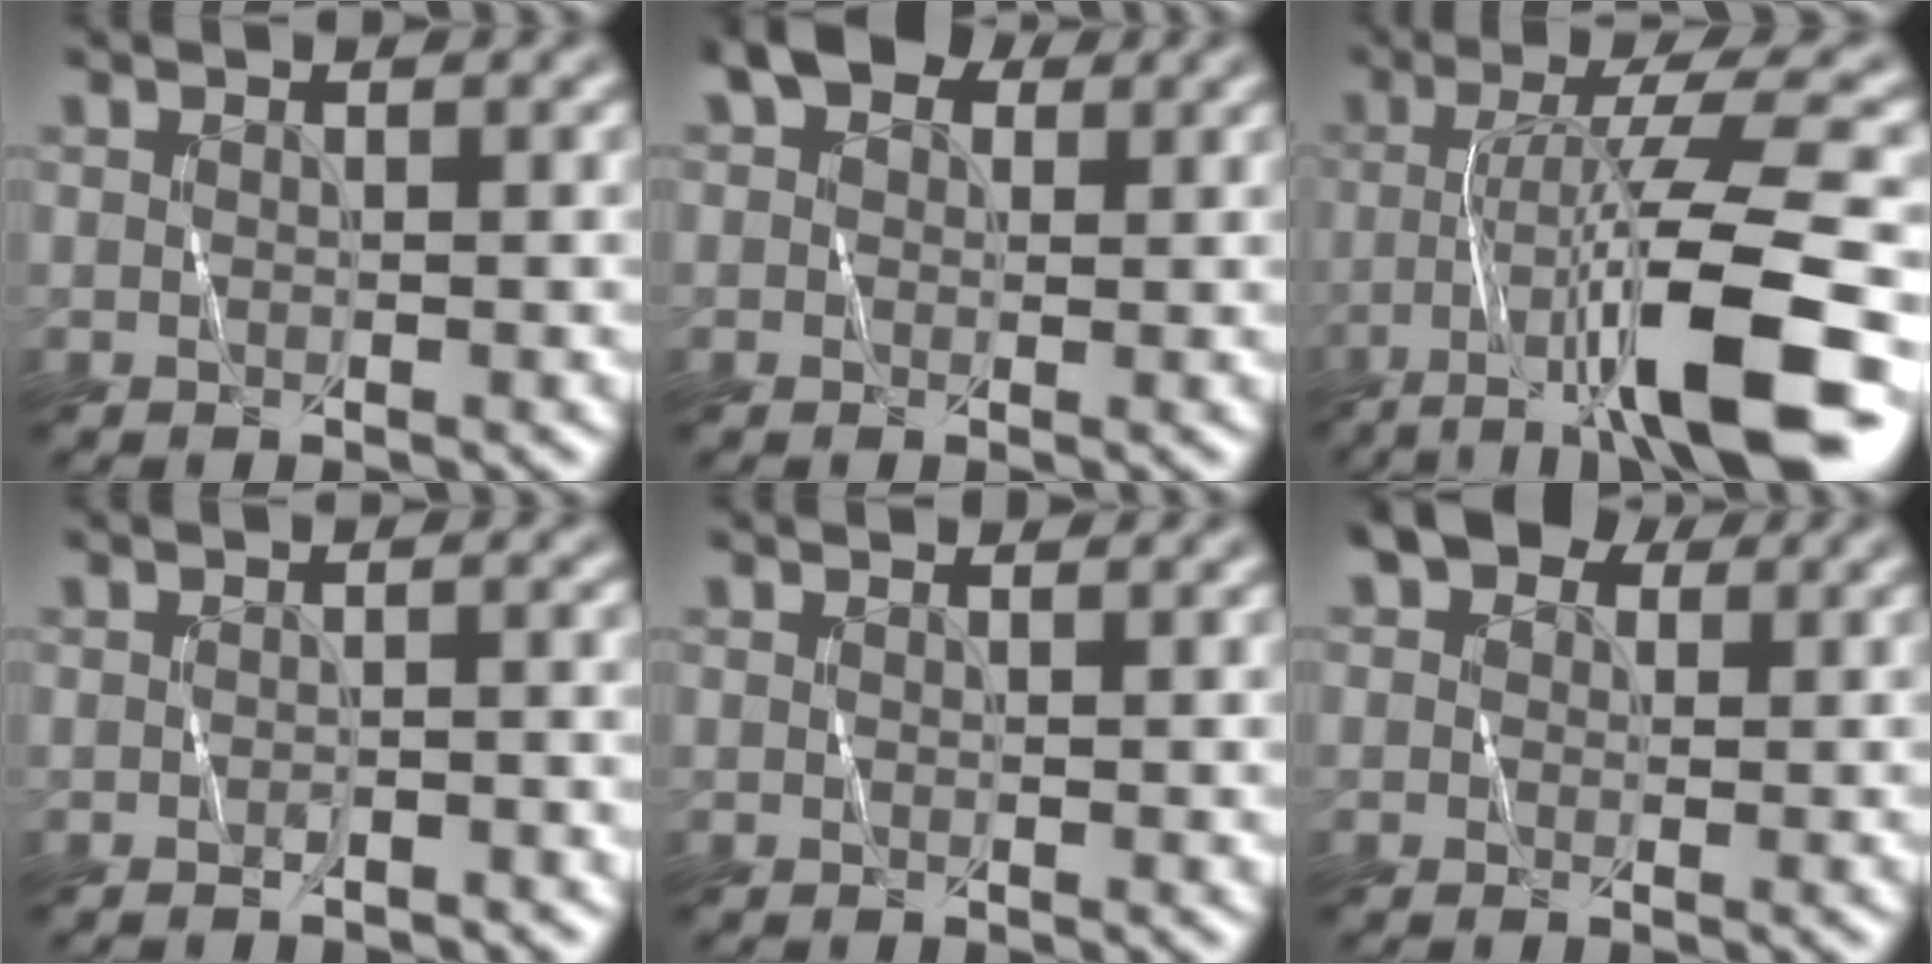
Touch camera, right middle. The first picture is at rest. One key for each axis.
{"total": 3.9, "fx": 1.8, "fy": 2.6, "fz": 2.4, "tx": -0.034, "ty": 0.009, "tz": 0.019}
{"total": 11.1, "fx": -5.3, "fy": 1.8, "fz": 9.6, "tx": -0.148, "ty": 0.014, "tz": -0.088}
{"total": 1.5, "fx": -1.1, "fy": 0.3, "fz": 1.0, "tx": -0.013, "ty": 0.000, "tz": -0.016}
{"total": 0.9, "fx": 0.9, "fy": 0.1, "fz": 0.2, "tx": -0.005, "ty": -0.002, "tz": 0.014}
{"total": 4.1, "fx": 2.2, "fy": 2.5, "fz": 2.3, "tx": -0.035, "ty": 0.006, "tz": 0.020}